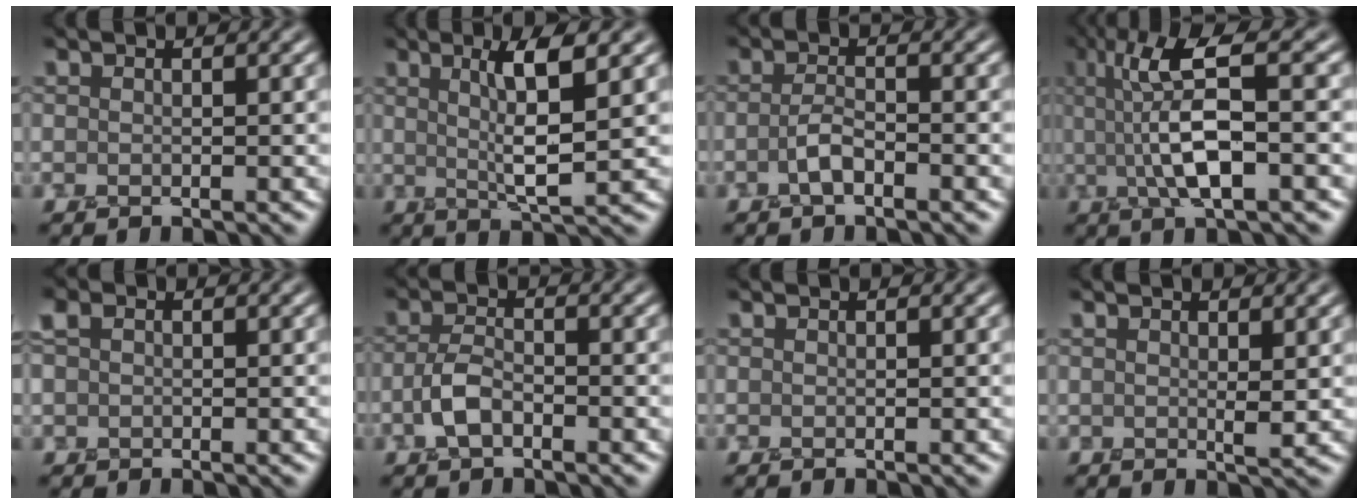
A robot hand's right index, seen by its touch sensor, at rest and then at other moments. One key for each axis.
{"total": 5.4, "fx": 1.7, "fy": 1.0, "fz": 5.0, "tx": -0.084, "ty": -0.002, "tz": 0.030}
{"total": 2.0, "fx": -0.9, "fy": 0.6, "fz": 1.6, "tx": -0.035, "ty": 0.004, "tz": -0.022}
{"total": 8.0, "fx": 0.9, "fy": 2.2, "fz": 7.6, "tx": -0.142, "ty": 0.007, "tz": 0.015}
{"total": 2.3, "fx": 0.4, "fy": 1.9, "fz": 1.3, "tx": -0.035, "ty": 0.008, "tz": 0.000}
{"total": 2.8, "fx": -1.1, "fy": 1.3, "fz": 2.1, "tx": -0.046, "ty": 0.003, "tz": -0.028}
{"total": 0.0}
{"total": 1.6, "fx": 0.5, "fy": 0.6, "fz": 1.3, "tx": -0.022, "ty": -0.004, "tz": 0.010}